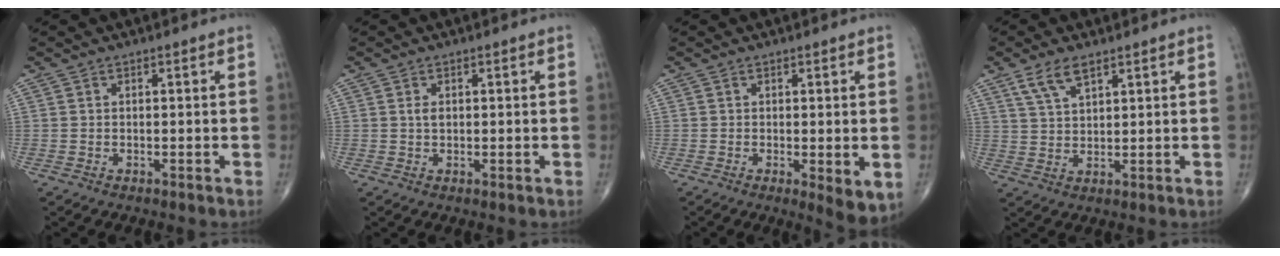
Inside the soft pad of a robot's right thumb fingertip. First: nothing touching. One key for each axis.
{"total": 1.4, "fx": 0.3, "fy": 0.7, "fz": 1.1, "tx": -0.019, "ty": -0.002, "tz": 0.004}
{"total": 5.1, "fx": -0.8, "fy": 1.5, "fz": 4.9, "tx": -0.066, "ty": -0.017, "tz": -0.010}
{"total": 5.6, "fx": 3.5, "fy": 2.3, "fz": 3.8, "tx": -0.068, "ty": -0.010, "tz": 0.072}